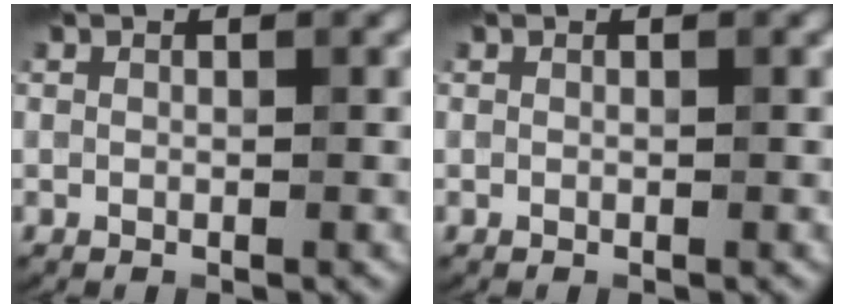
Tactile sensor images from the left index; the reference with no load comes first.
{"total": 0.0}